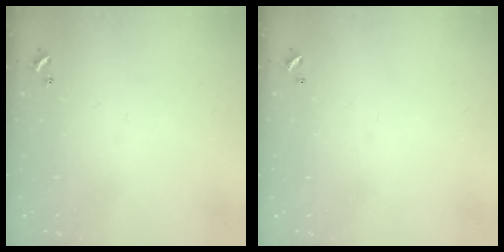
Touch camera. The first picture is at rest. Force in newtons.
{"total": 2.9, "press": 2.9, "slide": 0.1}